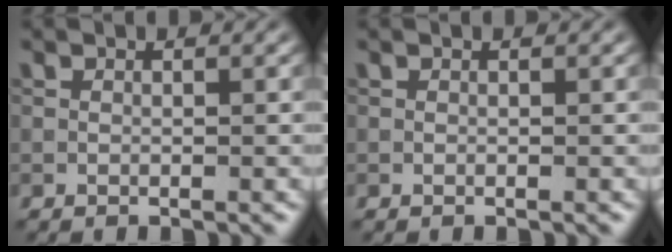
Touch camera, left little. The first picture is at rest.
{"total": 0.0}